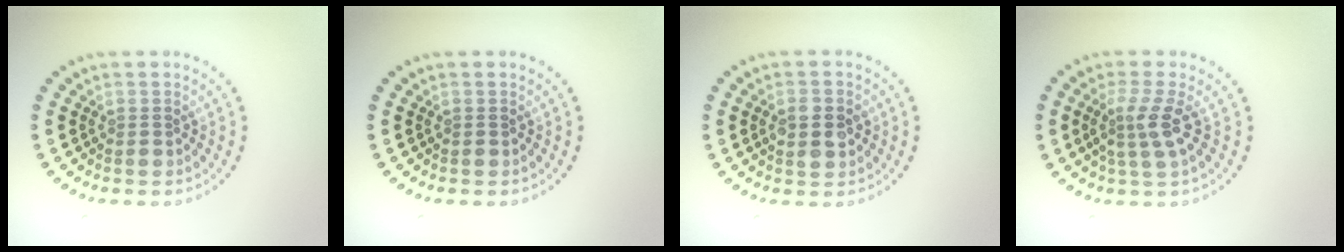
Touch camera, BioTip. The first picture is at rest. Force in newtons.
{"total": 0.0}
{"total": 2.8, "press": 2.8, "slide": 0.2}
{"total": 2.9, "press": 2.3, "slide": 1.8}